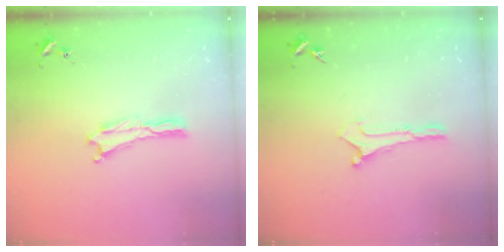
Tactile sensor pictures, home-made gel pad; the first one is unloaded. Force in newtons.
{"total": 0.0}